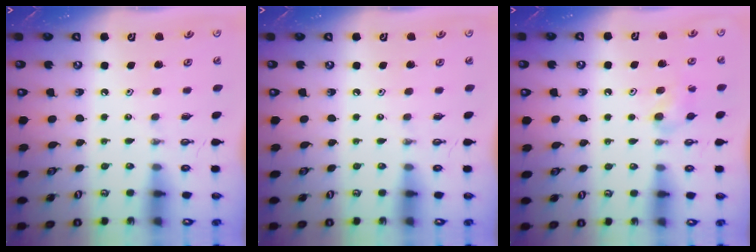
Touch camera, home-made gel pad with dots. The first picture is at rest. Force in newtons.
{"total": 0.0}
{"total": 7.7, "press": 3.9, "slide": 6.6}